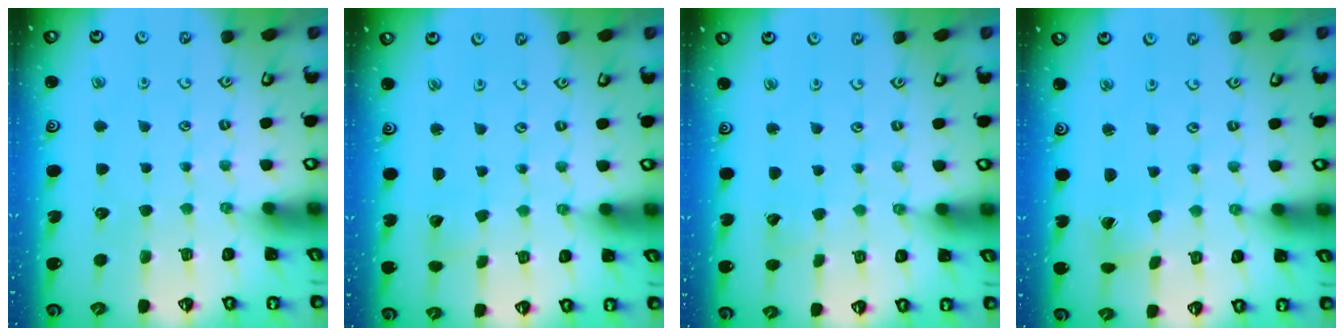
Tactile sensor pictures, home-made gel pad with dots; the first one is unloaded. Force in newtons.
{"total": 2.3, "press": 2.3, "slide": 0.1}
{"total": 1.4, "press": 1.4, "slide": 0.0}
{"total": 1.6, "press": 1.5, "slide": 0.3}